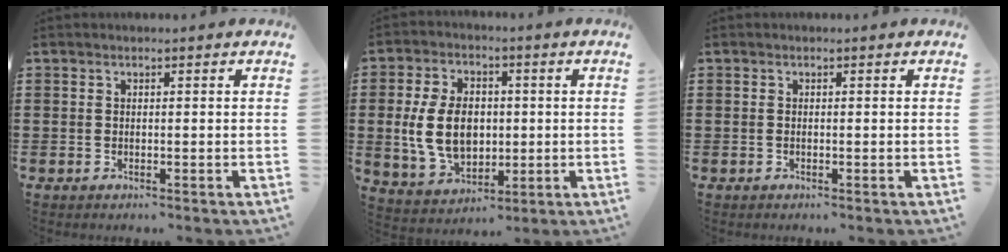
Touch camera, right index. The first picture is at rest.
{"total": 10.2, "force": [0.2, 7.1, 7.4], "torque": [-0.168, 0.009, 0.000]}
{"total": 0.0}